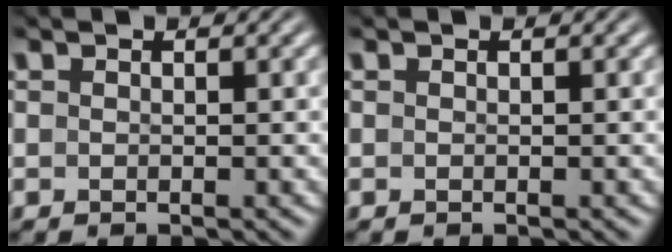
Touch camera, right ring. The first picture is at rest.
{"total": 0.0}